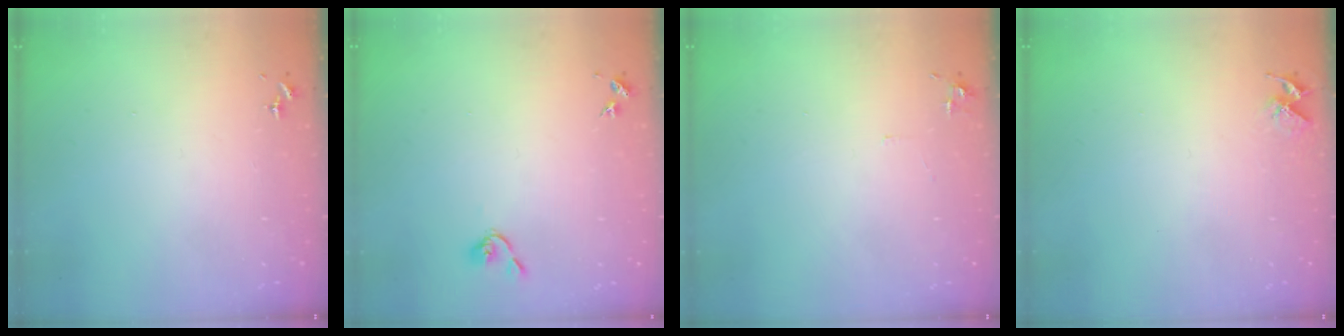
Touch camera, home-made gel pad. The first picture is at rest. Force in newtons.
{"total": 3.7, "press": 3.7, "slide": 0.7}
{"total": 5.2, "press": 5.1, "slide": 0.7}
{"total": 6.6, "press": 6.6, "slide": 0.5}